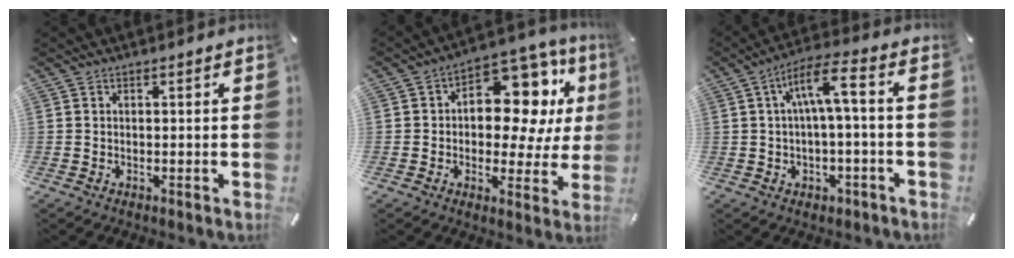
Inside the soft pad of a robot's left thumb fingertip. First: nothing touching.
{"total": 15.2, "force": [4.5, 9.9, 10.7], "torque": [-0.134, -0.037, 0.079]}
{"total": 9.3, "force": [1.1, 3.5, 8.5], "torque": [-0.163, 0.009, 0.018]}